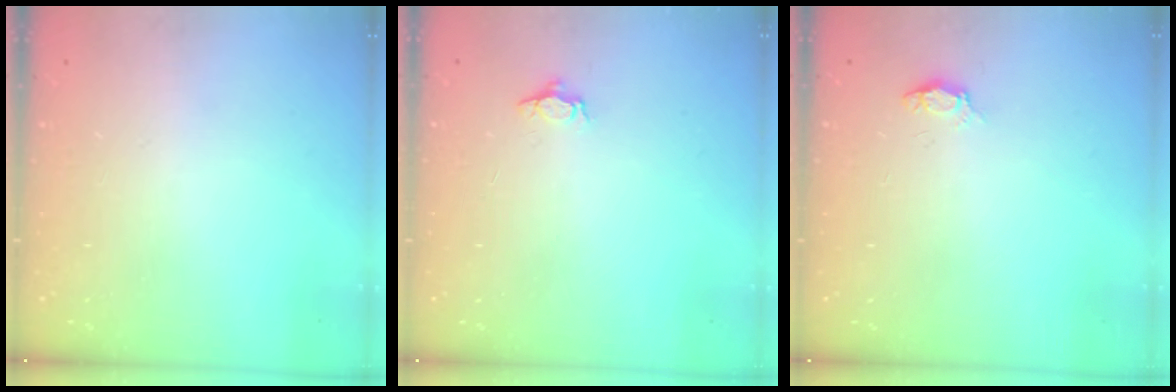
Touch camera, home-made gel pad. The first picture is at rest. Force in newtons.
{"total": 3.7, "press": 3.7, "slide": 0.6}
{"total": 3.2, "press": 3.2, "slide": 0.4}